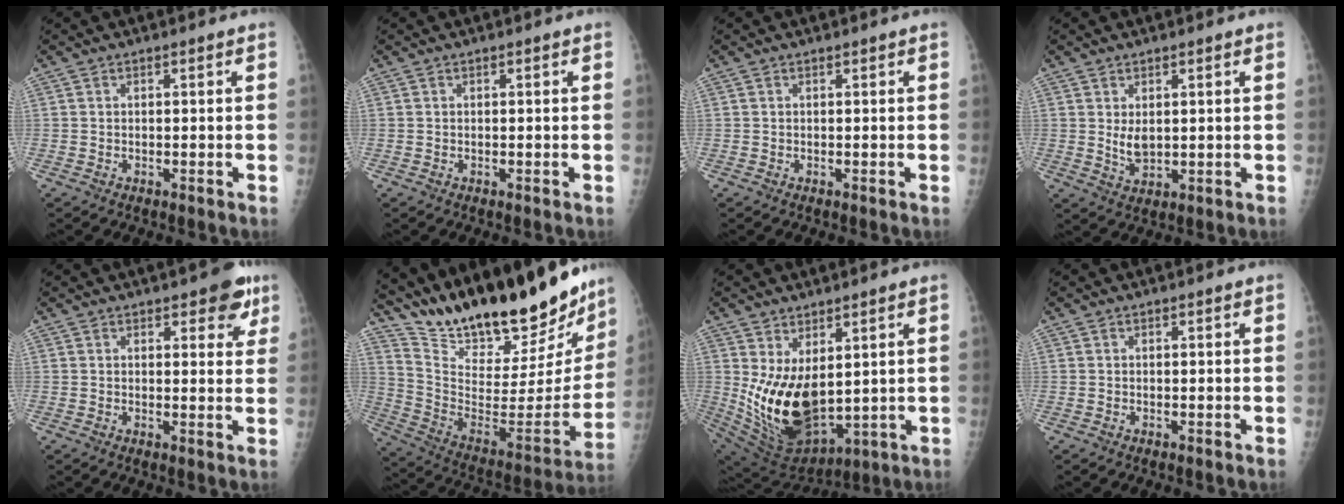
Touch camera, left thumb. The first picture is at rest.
{"total": 0.0}
{"total": 0.0}
{"total": 4.2, "force": [0.9, 2.3, 3.4], "torque": [-0.048, -0.013, 0.023]}
{"total": 5.6, "force": [3.2, 2.7, 3.8], "torque": [-0.014, -0.012, 0.034]}
{"total": 31.2, "force": [26.2, 8.8, 14.5], "torque": [-0.213, -0.124, 0.398]}
{"total": 15.5, "force": [2.3, 8.8, 12.6], "torque": [-0.211, -0.041, 0.077]}
{"total": 0.0}